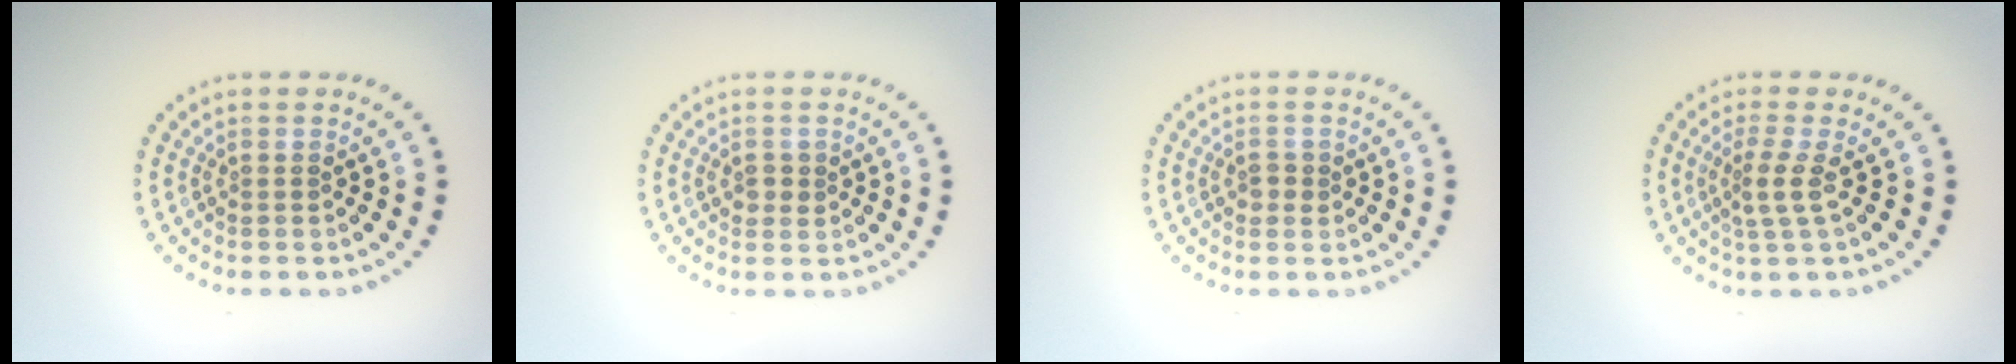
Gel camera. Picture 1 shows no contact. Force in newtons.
{"total": 1.2, "press": 1.2, "slide": 0.2}
{"total": 1.2, "press": 1.2, "slide": 0.2}
{"total": 2.3, "press": 1.6, "slide": 1.6}